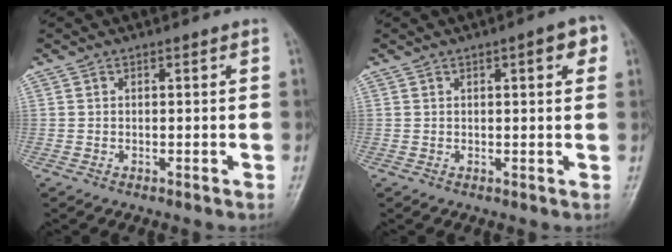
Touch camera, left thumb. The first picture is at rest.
{"total": 4.5, "force": [1.8, 1.4, 3.9], "torque": [-0.038, 0.001, 0.017]}